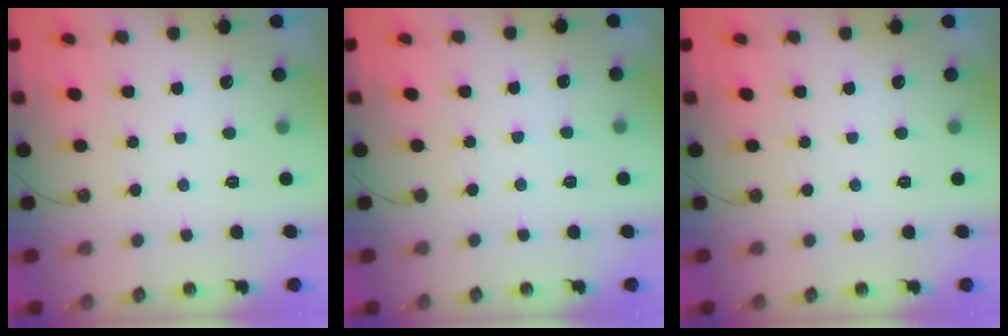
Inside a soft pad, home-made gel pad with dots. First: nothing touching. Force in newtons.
{"total": 3.0, "press": 3.0, "slide": 0.5}
{"total": 0.0}